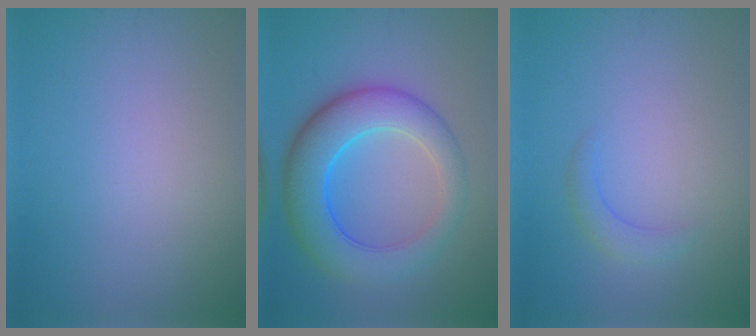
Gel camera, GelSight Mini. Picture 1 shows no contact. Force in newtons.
{"total": 8.0, "press": 8.0, "slide": 0.2}
{"total": 1.6, "press": 1.6, "slide": 0.1}